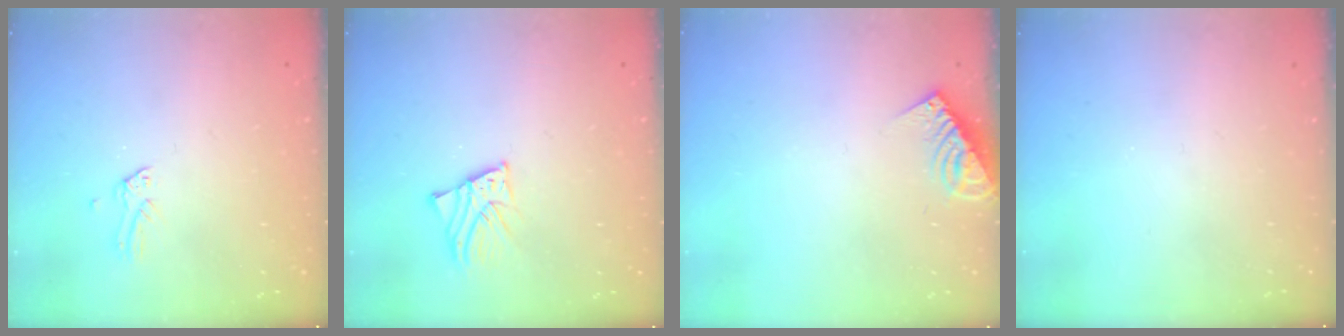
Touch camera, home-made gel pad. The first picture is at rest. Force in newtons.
{"total": 2.6, "press": 2.6, "slide": 0.2}
{"total": 8.2, "press": 8.1, "slide": 0.4}
{"total": 0.0}